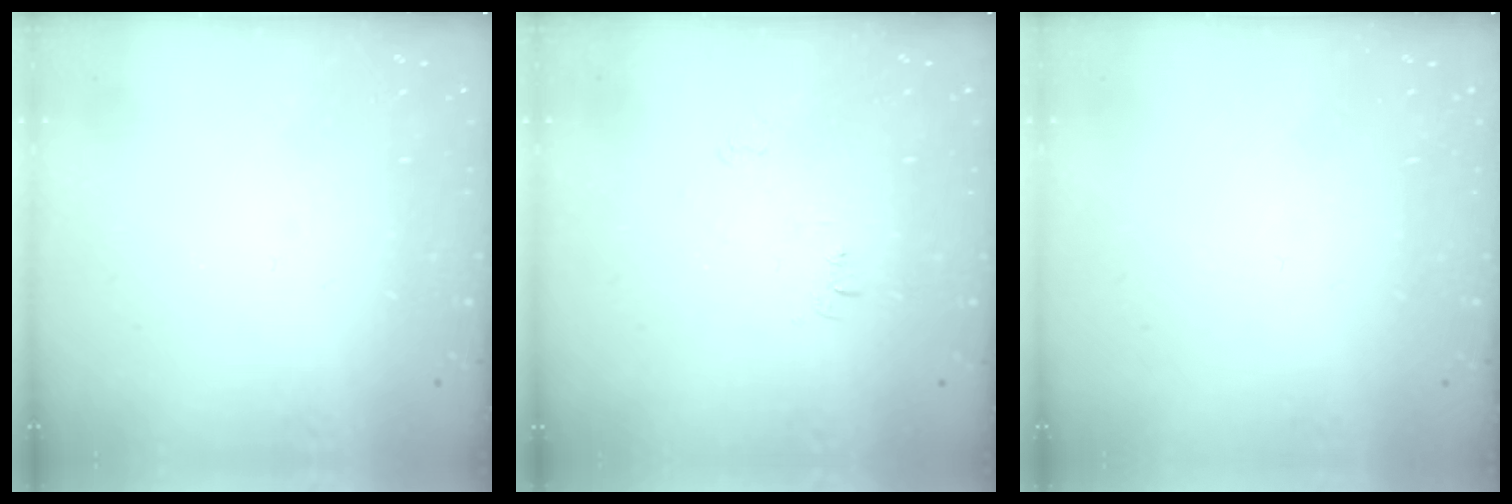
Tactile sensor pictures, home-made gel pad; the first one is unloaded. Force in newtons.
{"total": 3.4, "press": 3.4, "slide": 0.4}
{"total": 1.8, "press": 1.7, "slide": 0.1}